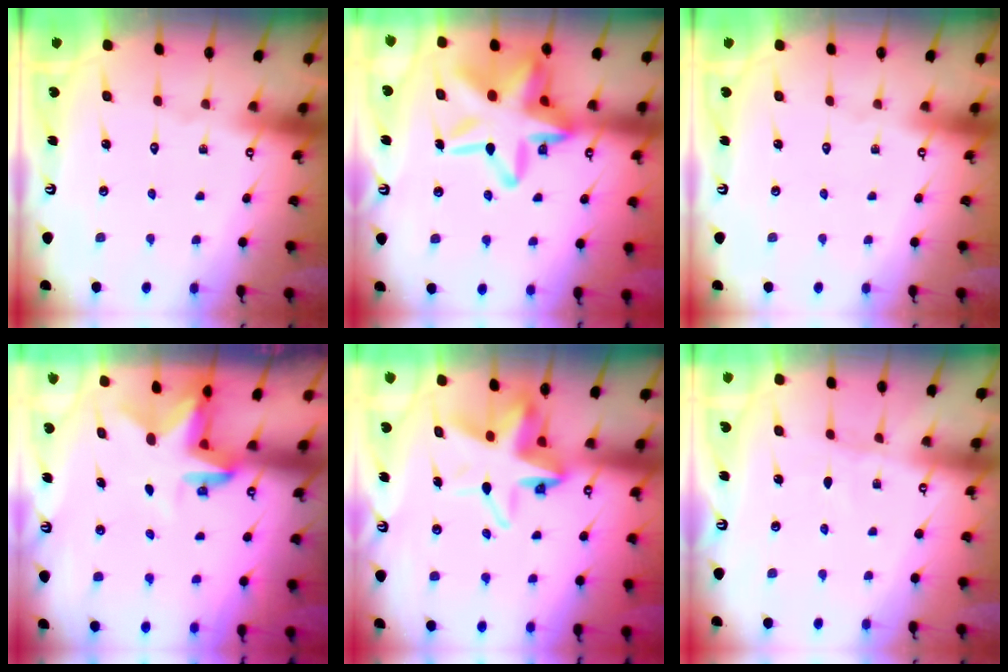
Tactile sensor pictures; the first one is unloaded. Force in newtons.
{"total": 23.3, "press": 23.2, "slide": 1.7}
{"total": 0.0}
{"total": 3.0, "press": 2.9, "slide": 0.5}
{"total": 9.6, "press": 9.5, "slide": 1.7}
{"total": 3.2, "press": 3.2, "slide": 0.4}